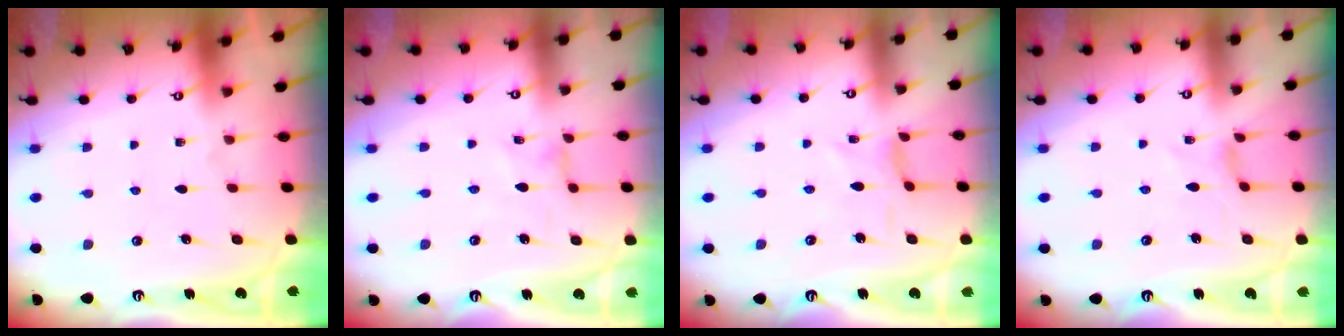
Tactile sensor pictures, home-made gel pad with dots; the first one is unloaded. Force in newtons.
{"total": 0.0}
{"total": 1.0, "press": 1.0, "slide": 0.4}
{"total": 0.8, "press": 0.8, "slide": 0.3}